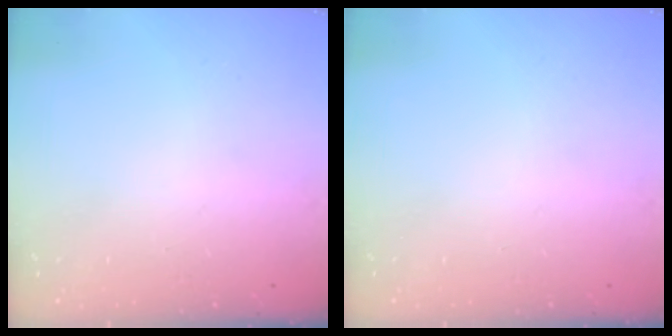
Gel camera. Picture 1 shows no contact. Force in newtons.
{"total": 0.0}